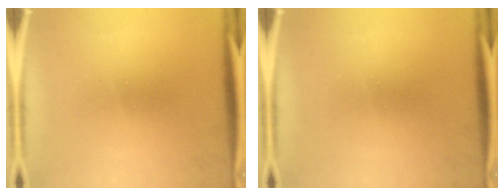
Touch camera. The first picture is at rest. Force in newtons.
{"total": 0.0}